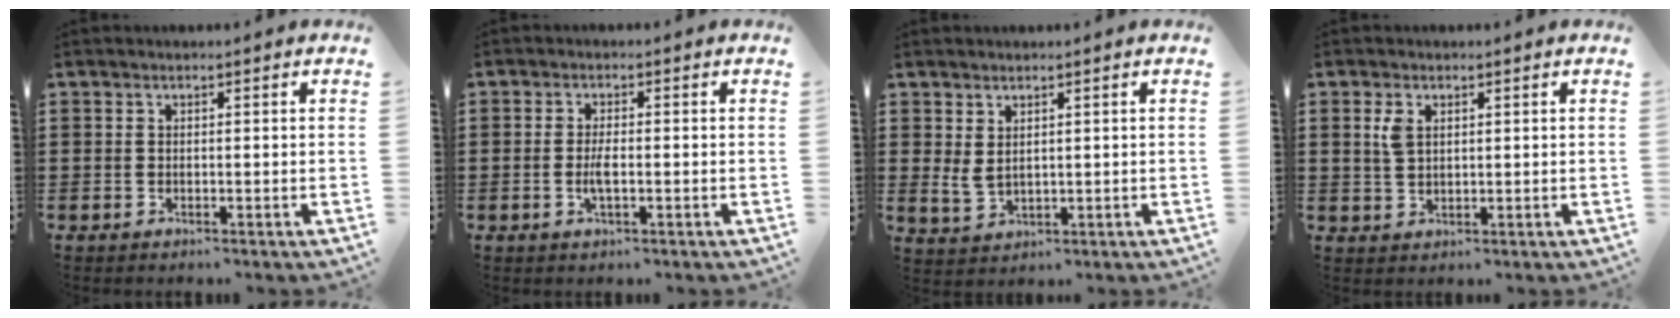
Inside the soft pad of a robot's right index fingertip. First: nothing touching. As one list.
[{"total": 2.7, "force": [-0.6, 0.8, 2.5], "torque": [-0.058, -0.004, -0.015]}, {"total": 2.4, "force": [1.3, 1.3, 1.5], "torque": [-0.047, -0.002, 0.021]}, {"total": 2.7, "force": [1.1, 1.5, 2.0], "torque": [-0.045, 0.005, 0.019]}]